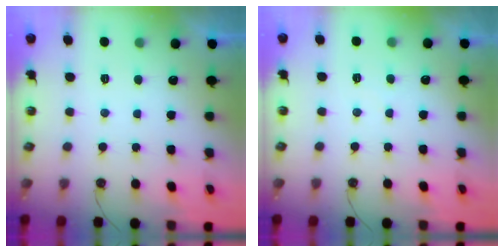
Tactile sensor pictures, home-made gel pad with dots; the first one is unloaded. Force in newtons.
{"total": 2.8, "press": 2.7, "slide": 0.5}